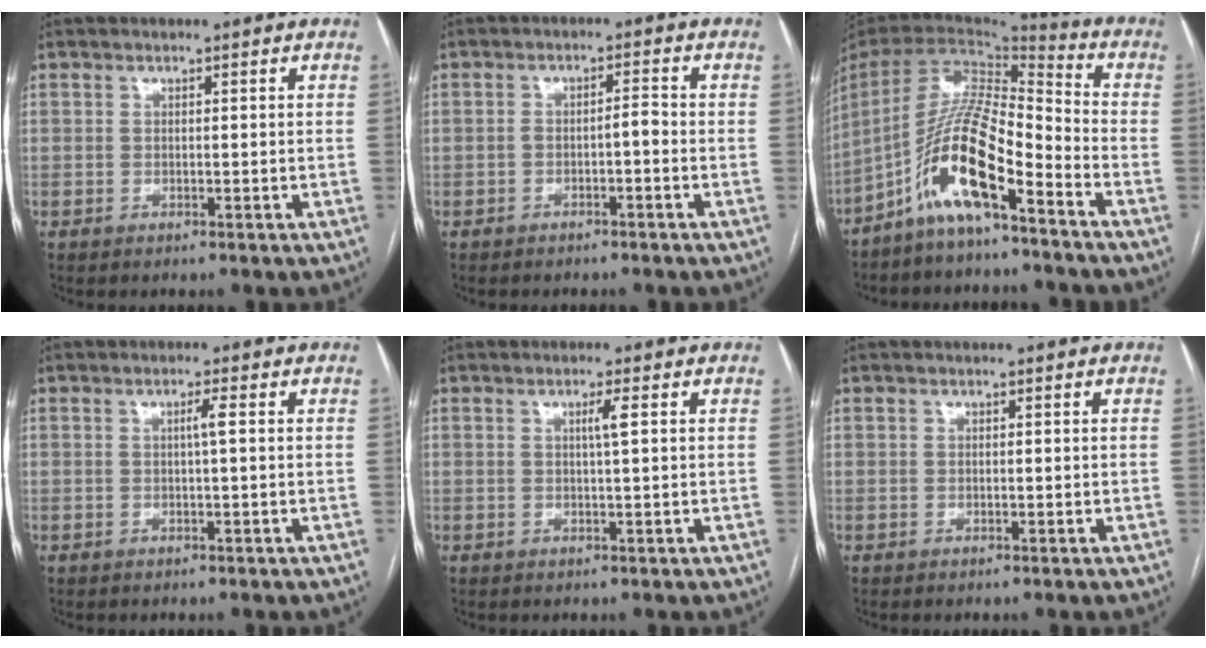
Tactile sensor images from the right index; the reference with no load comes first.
{"total": 2.2, "force": [-0.9, 0.5, 1.9], "torque": [-0.029, 0.008, -0.015]}
{"total": 13.7, "force": [-7.8, 2.1, 11.0], "torque": [-0.214, 0.007, -0.146]}
{"total": 1.6, "force": [0.2, -0.3, 1.6], "torque": [-0.026, 0.001, 0.003]}
{"total": 1.9, "force": [0.5, -0.4, 1.8], "torque": [-0.031, -0.001, 0.010]}
{"total": 0.0}